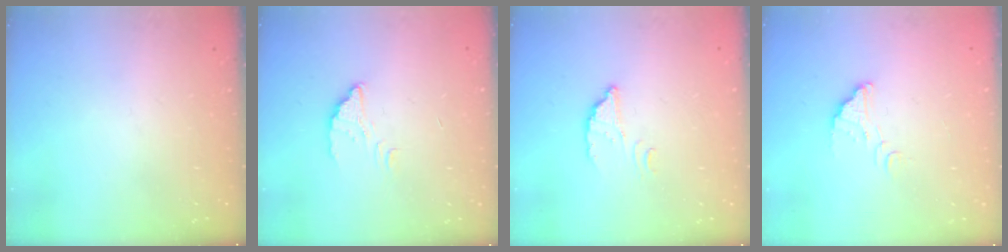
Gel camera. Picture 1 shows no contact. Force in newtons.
{"total": 2.7, "press": 2.7, "slide": 0.1}
{"total": 2.8, "press": 2.8, "slide": 0.1}
{"total": 3.0, "press": 3.0, "slide": 0.1}